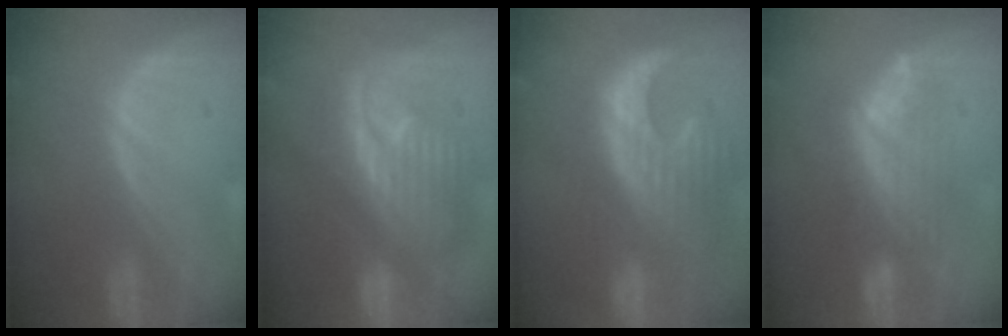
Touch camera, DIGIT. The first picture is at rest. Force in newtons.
{"total": 12.3, "press": 12.2, "slide": 1.4}
{"total": 12.8, "press": 11.1, "slide": 6.2}
{"total": 7.3, "press": 7.1, "slide": 1.7}